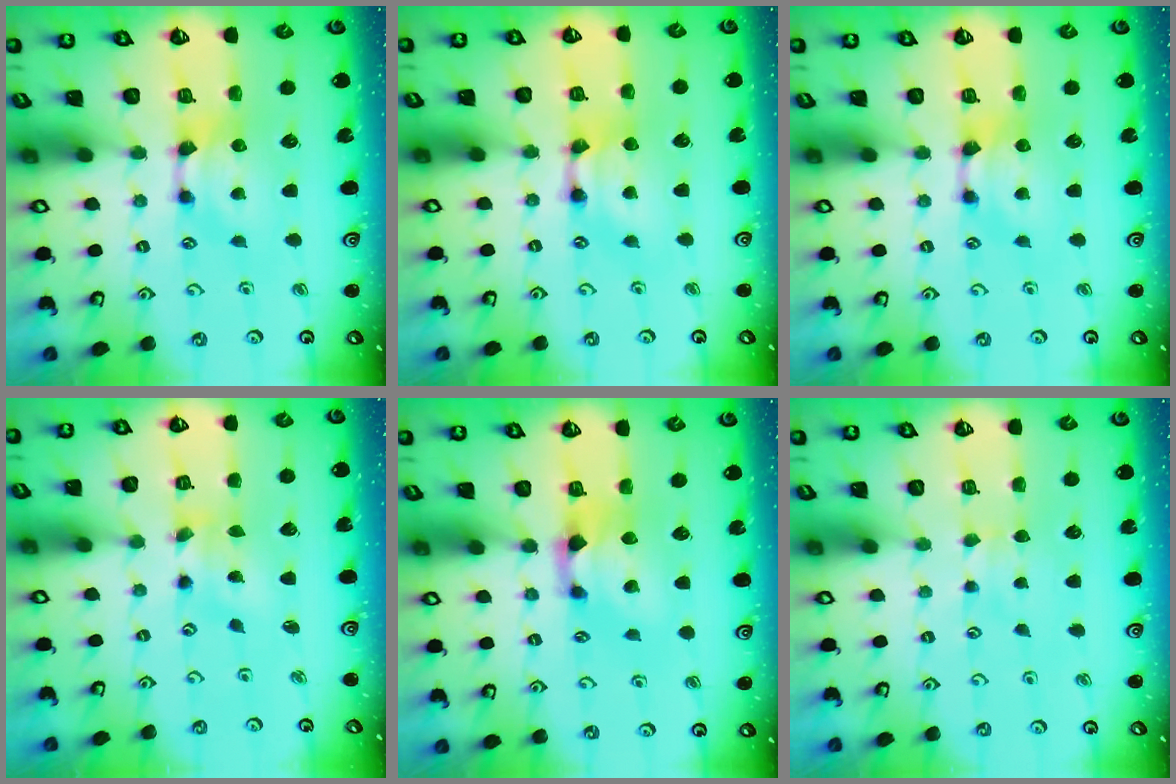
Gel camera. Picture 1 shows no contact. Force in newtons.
{"total": 1.8, "press": 1.8, "slide": 0.1}
{"total": 0.0}
{"total": 1.4, "press": 0.9, "slide": 1.1}
{"total": 1.4, "press": 0.4, "slide": 1.3}
{"total": 2.8, "press": 2.8, "slide": 0.3}